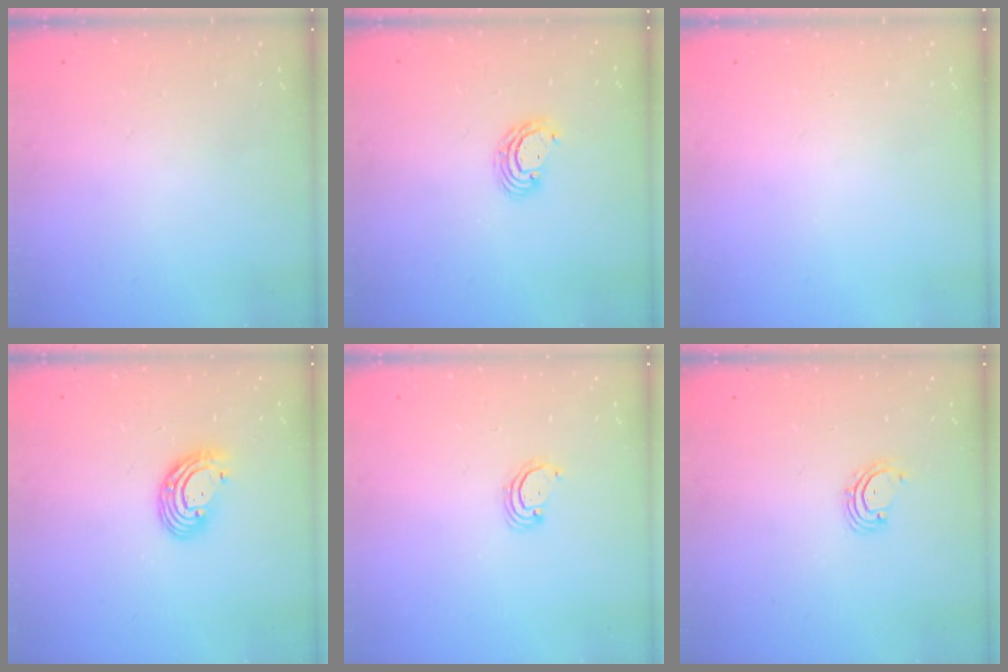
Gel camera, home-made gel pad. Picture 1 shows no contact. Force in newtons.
{"total": 4.9, "press": 4.9, "slide": 0.2}
{"total": 0.0}
{"total": 9.3, "press": 9.3, "slide": 1.0}
{"total": 2.3, "press": 2.3, "slide": 0.2}
{"total": 2.0, "press": 2.0, "slide": 0.4}